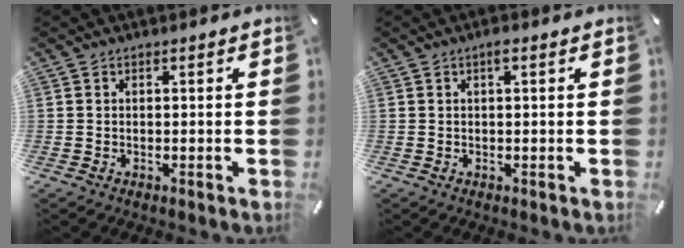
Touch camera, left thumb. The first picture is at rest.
{"total": 1.4, "force": [0.4, 0.3, 1.2], "torque": [-0.025, 0.004, 0.006]}